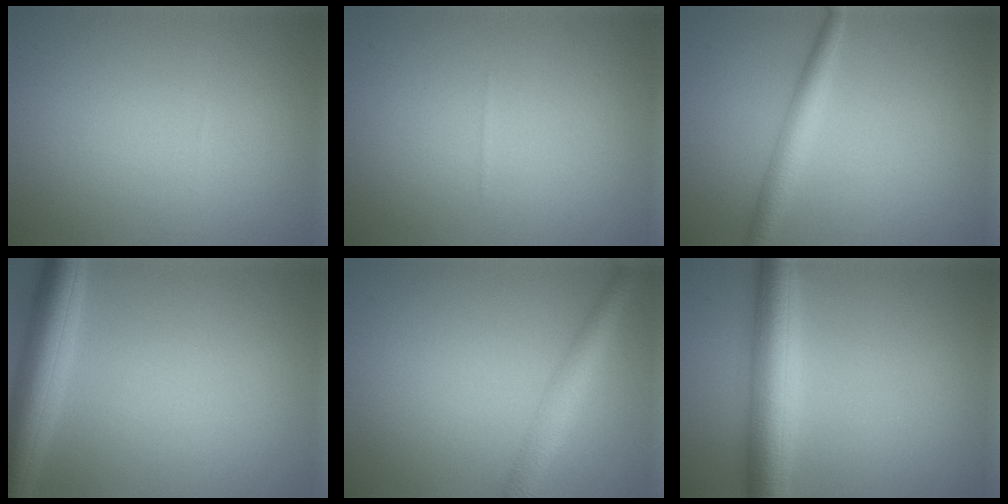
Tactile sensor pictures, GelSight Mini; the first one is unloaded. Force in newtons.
{"total": 0.0}
{"total": 2.6, "press": 2.6, "slide": 0.1}
{"total": 5.6, "press": 5.6, "slide": 0.3}
{"total": 3.6, "press": 3.6, "slide": 0.1}
{"total": 6.0, "press": 6.0, "slide": 0.2}